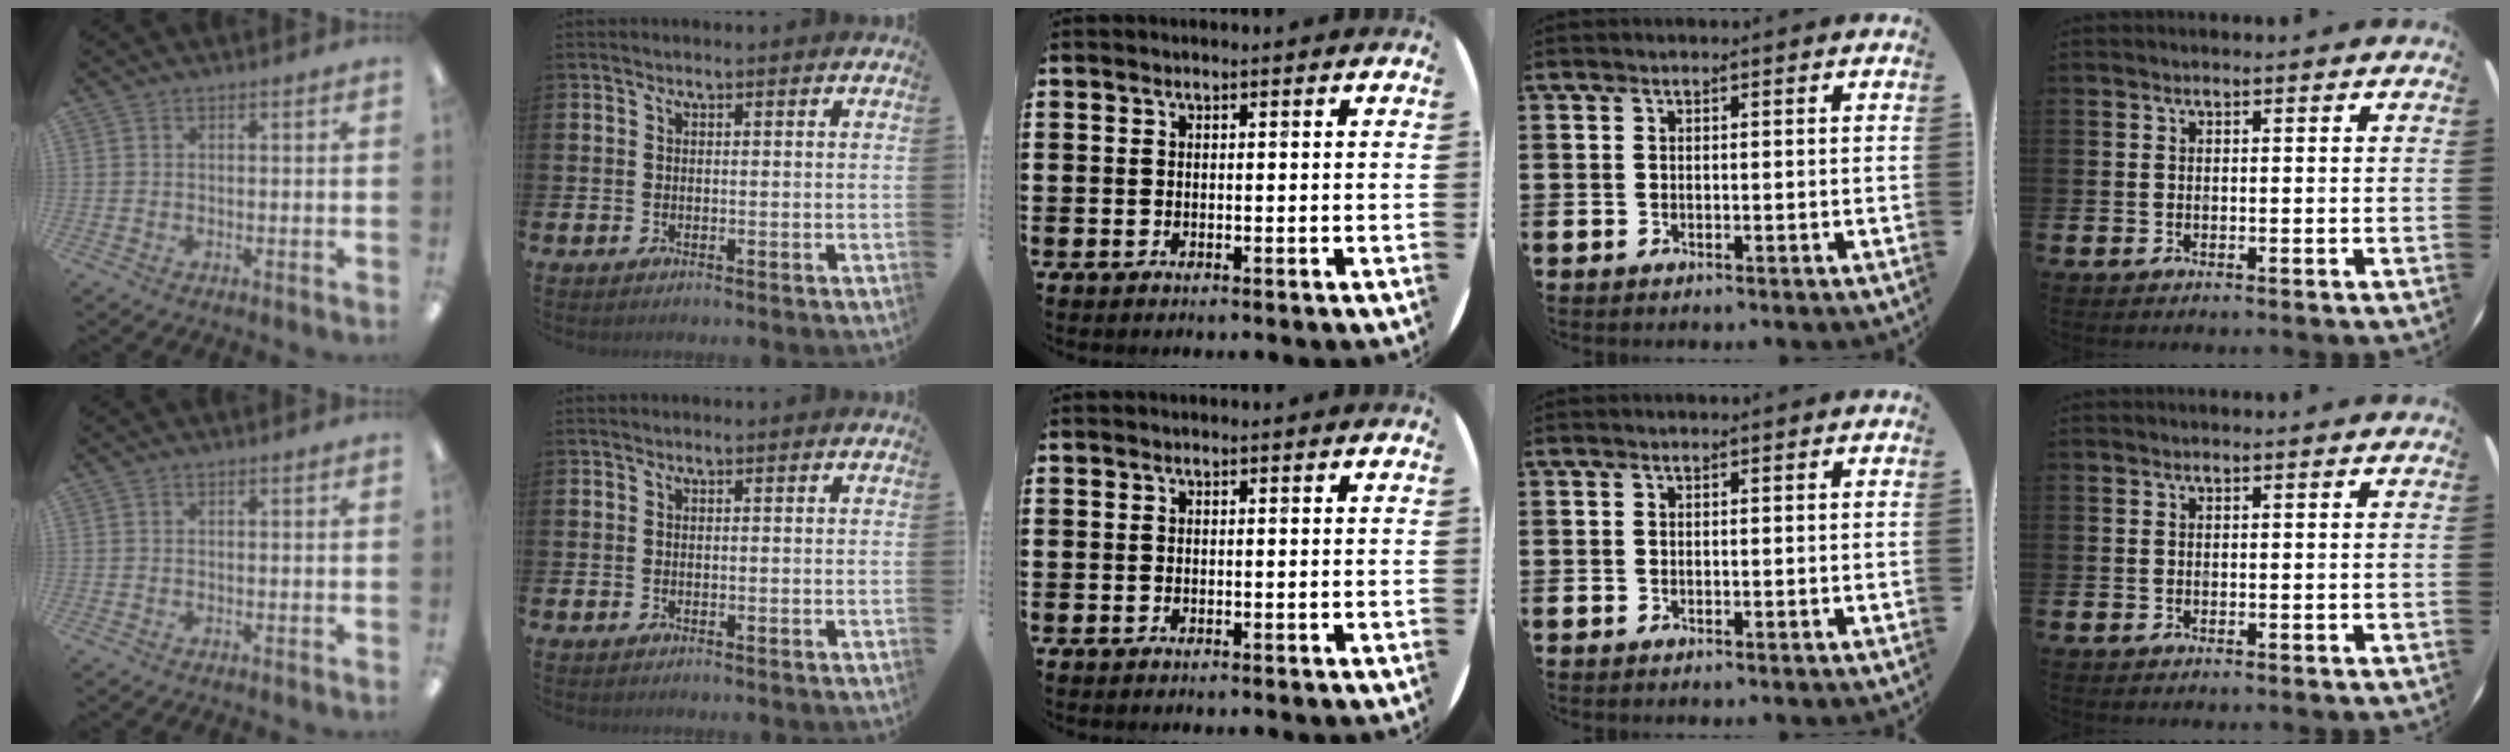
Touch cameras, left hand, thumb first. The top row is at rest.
{}